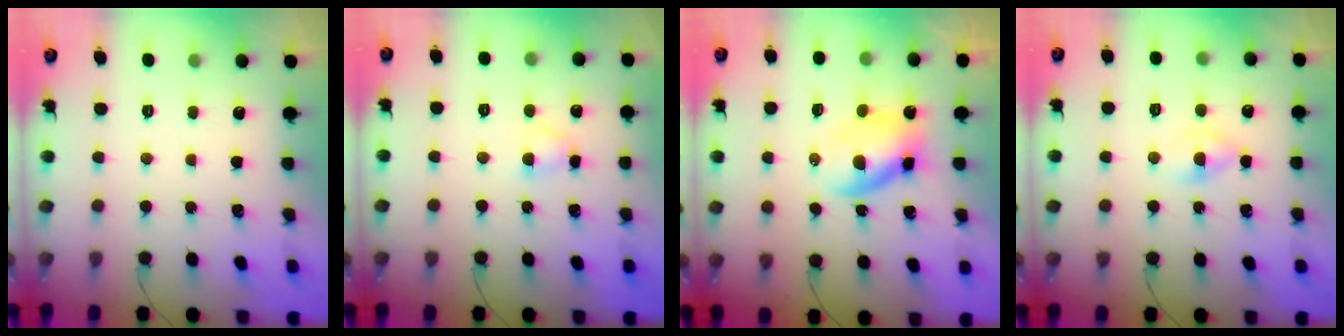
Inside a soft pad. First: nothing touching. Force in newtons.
{"total": 3.0, "press": 2.7, "slide": 1.2}
{"total": 6.3, "press": 6.2, "slide": 0.7}
{"total": 1.8, "press": 1.5, "slide": 1.0}